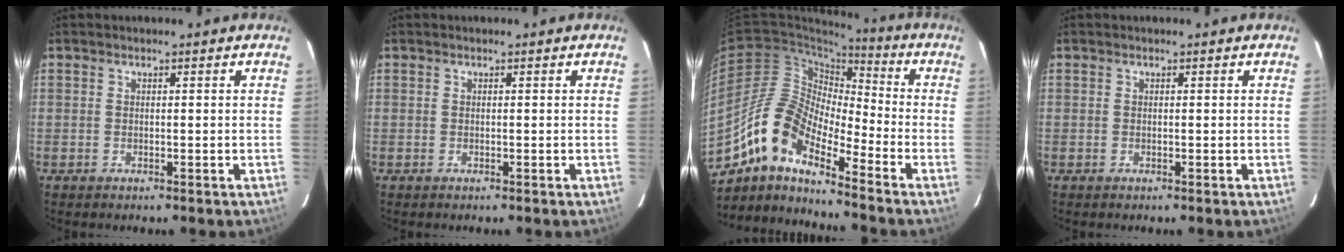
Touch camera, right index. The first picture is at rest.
{"total": 0.0}
{"total": 14.0, "force": [-10.2, 4.3, 8.6], "torque": [-0.149, 0.003, -0.209]}
{"total": 0.0}